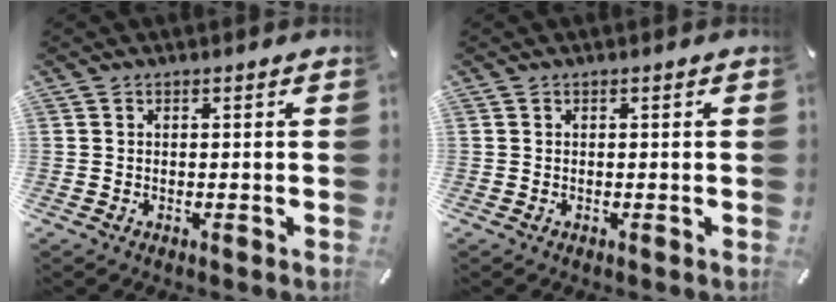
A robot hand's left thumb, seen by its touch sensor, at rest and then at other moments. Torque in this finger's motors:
{"motor_torque": [-0.01, 0.00, -0.01, 0.01, 0.00]}